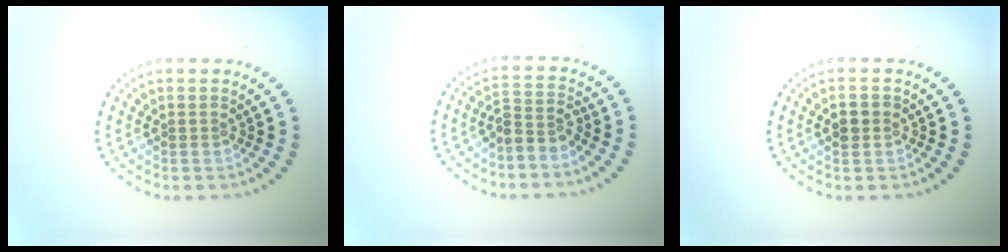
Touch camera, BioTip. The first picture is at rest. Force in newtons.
{"total": 2.4, "press": 1.8, "slide": 1.5}
{"total": 1.6, "press": 1.6, "slide": 0.2}